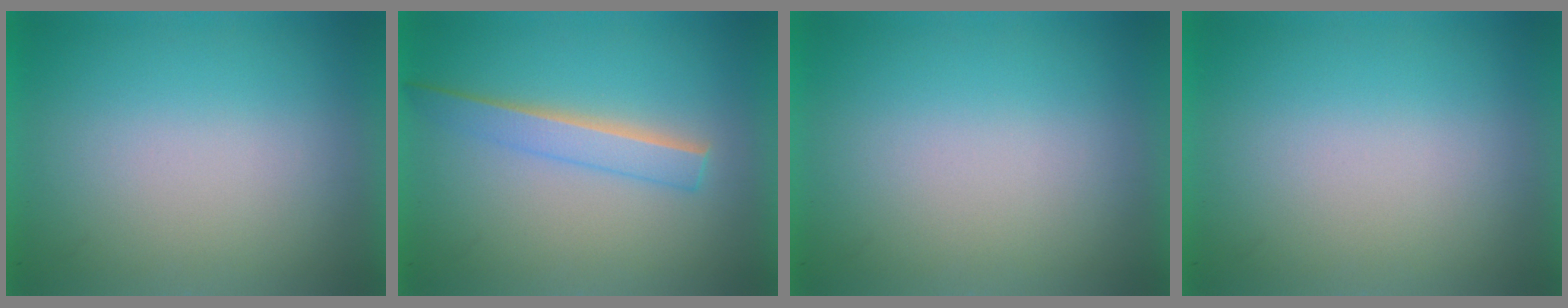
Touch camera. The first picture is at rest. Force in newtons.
{"total": 2.1}
{"total": 0.0}
{"total": 0.0}